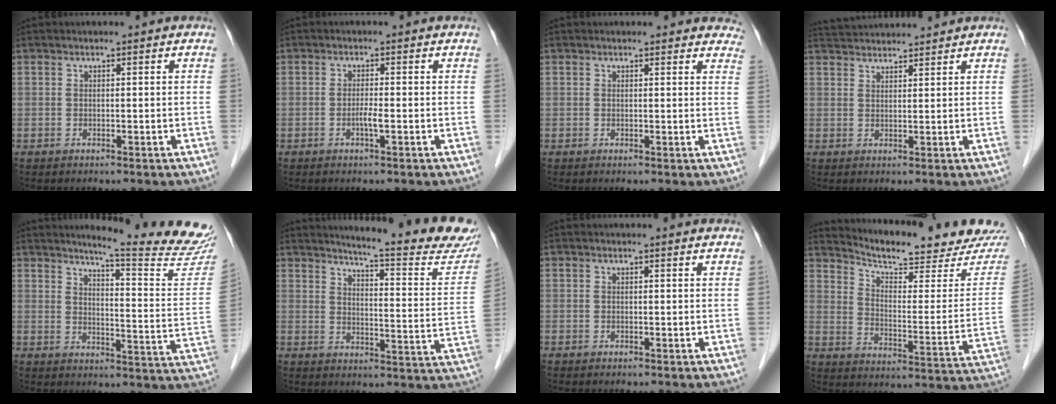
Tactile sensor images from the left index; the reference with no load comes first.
{"total": 1.8, "force": [-1.0, -0.1, 1.5], "torque": [-0.030, -0.006, -0.018]}
{"total": 6.5, "force": [6.1, 1.9, 1.1], "torque": [0.022, -0.015, 0.032]}
{"total": 6.5, "force": [6.3, 0.4, 1.3], "torque": [-0.030, 0.034, 0.101]}
{"total": 19.5, "force": [18.0, -0.9, 7.3], "torque": [-0.102, -0.124, 0.207]}
{"total": 19.4, "force": [17.9, 0.2, 7.5], "torque": [-0.102, -0.100, 0.207]}
{"total": 1.9, "force": [1.9, 0.0, 0.3], "torque": [-0.010, -0.008, 0.010]}
{"total": 19.4, "force": [18.6, 1.0, 5.2], "torque": [-0.086, -0.089, 0.239]}